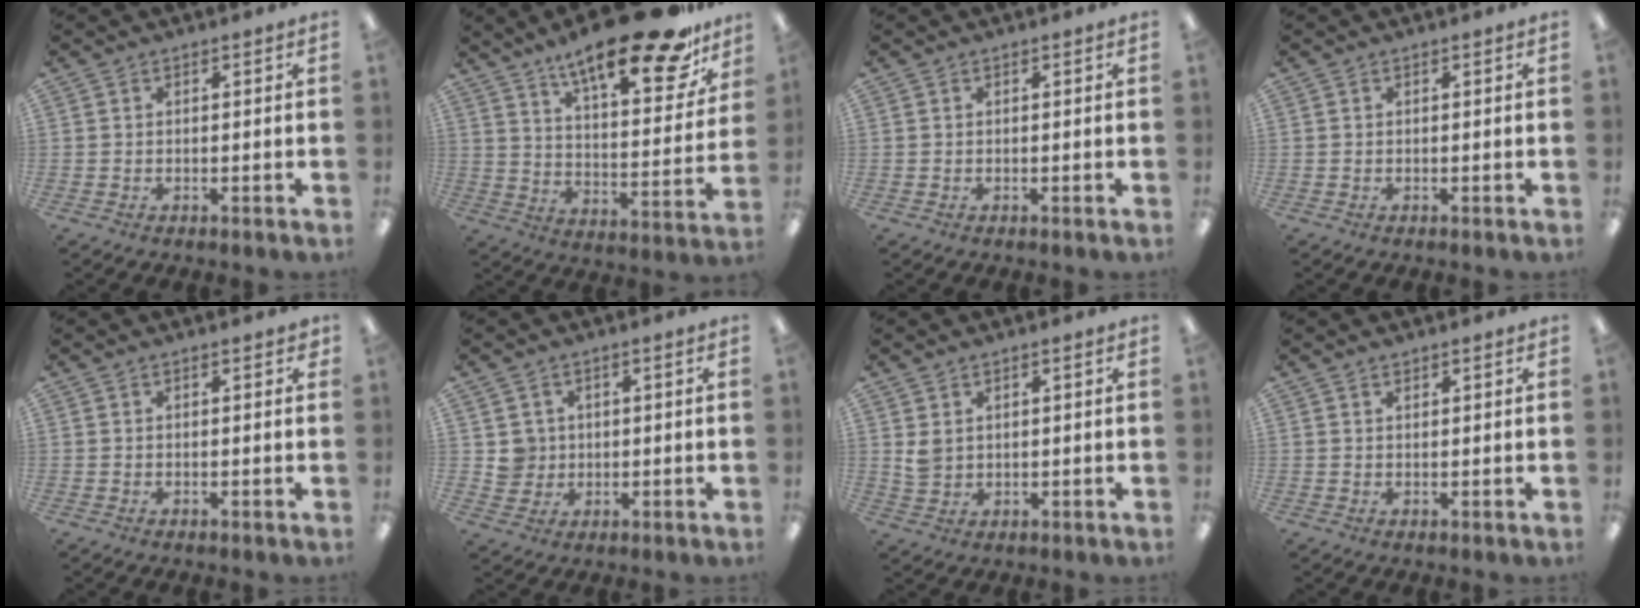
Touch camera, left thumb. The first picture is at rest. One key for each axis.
{"total": 23.3, "fx": 17.3, "fy": 6.1, "fz": 14.4, "tx": -0.217, "ty": -0.114, "tz": 0.279}
{"total": 0.0}
{"total": 0.0}
{"total": 1.2, "fx": 0.6, "fy": 0.5, "fz": 0.9, "tx": -0.003, "ty": -0.003, "tz": 0.007}
{"total": 4.3, "fx": 0.9, "fy": 4.1, "fz": 0.4, "tx": 0.005, "ty": 0.000, "tz": 0.013}
{"total": 3.7, "fx": 1.6, "fy": 2.6, "fz": 2.1, "tx": -0.043, "ty": 0.003, "tz": 0.032}
{"total": 1.7, "fx": 1.6, "fy": 0.6, "fz": 0.1, "tx": 0.005, "ty": -0.005, "tz": 0.029}